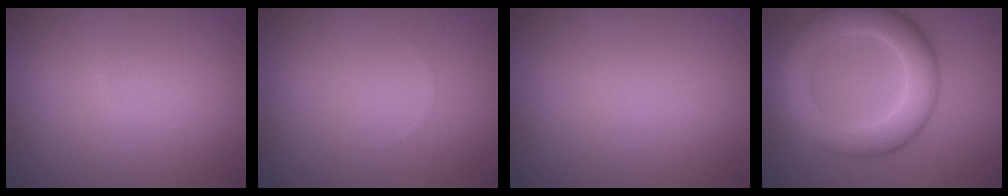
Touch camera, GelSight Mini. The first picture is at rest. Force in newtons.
{"total": 0.0}
{"total": 0.0}
{"total": 6.5, "press": 6.5, "slide": 0.2}